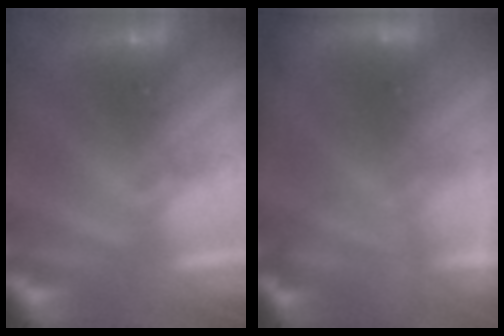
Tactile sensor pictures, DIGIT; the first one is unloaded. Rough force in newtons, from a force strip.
{"total": 6.7}